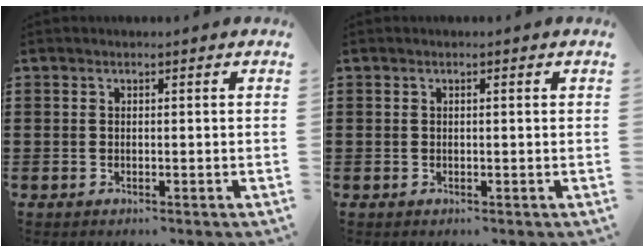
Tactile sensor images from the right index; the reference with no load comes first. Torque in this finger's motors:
{"motor_torque": [-0.36, 0.24, -0.01, -0.01]}